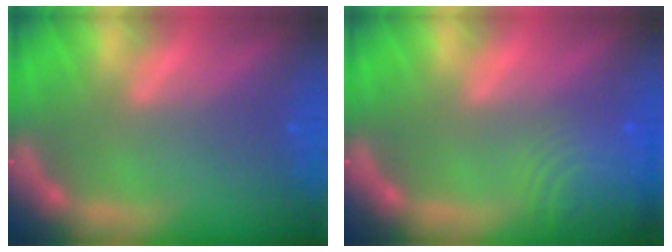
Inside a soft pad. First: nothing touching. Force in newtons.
{"total": 7.0}